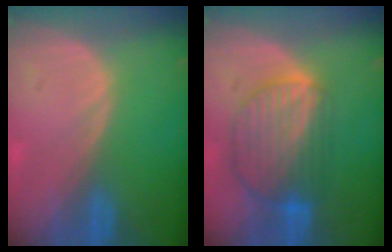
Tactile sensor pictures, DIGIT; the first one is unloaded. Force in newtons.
{"total": 8.8, "press": 7.7, "slide": 4.2}